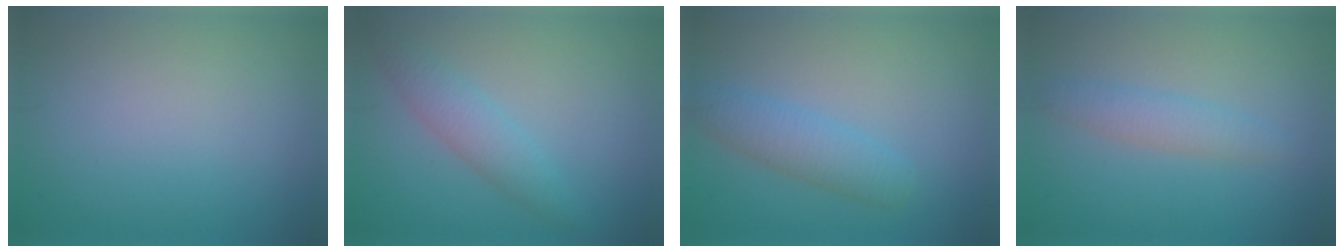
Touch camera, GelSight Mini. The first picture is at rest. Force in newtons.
{"total": 2.5, "press": 2.5, "slide": 0.1}
{"total": 3.0, "press": 3.0, "slide": 0.1}
{"total": 2.1, "press": 2.1, "slide": 0.1}